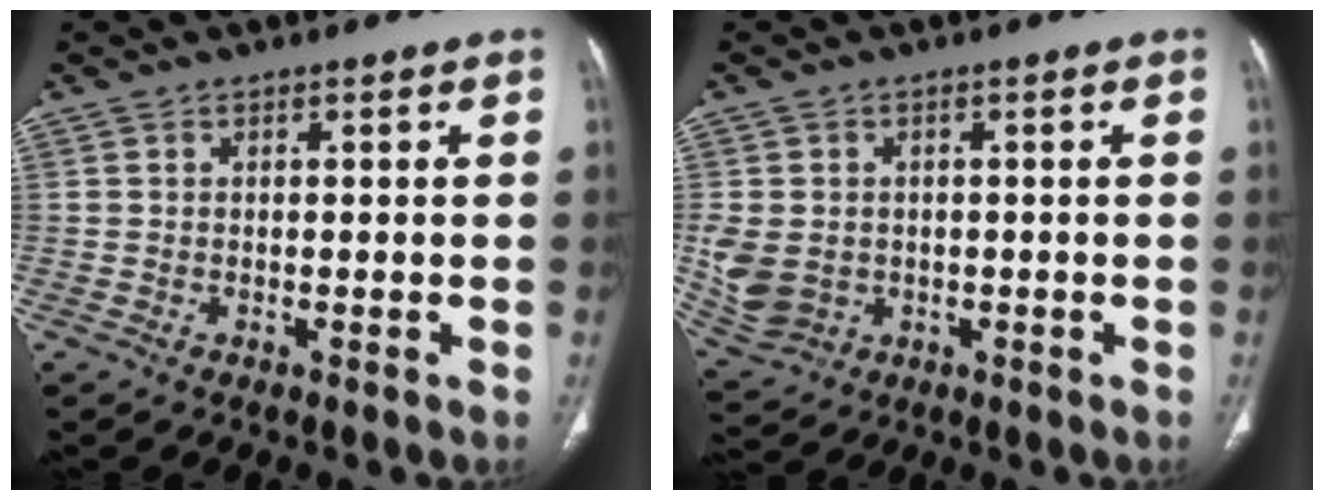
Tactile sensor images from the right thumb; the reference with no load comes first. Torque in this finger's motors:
{"motor_torque": [0.11, 0.03, 0.90, -0.21, 0.09]}